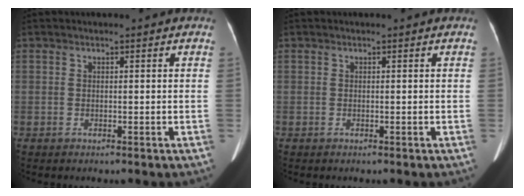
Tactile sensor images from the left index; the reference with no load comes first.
{"total": 0.0}